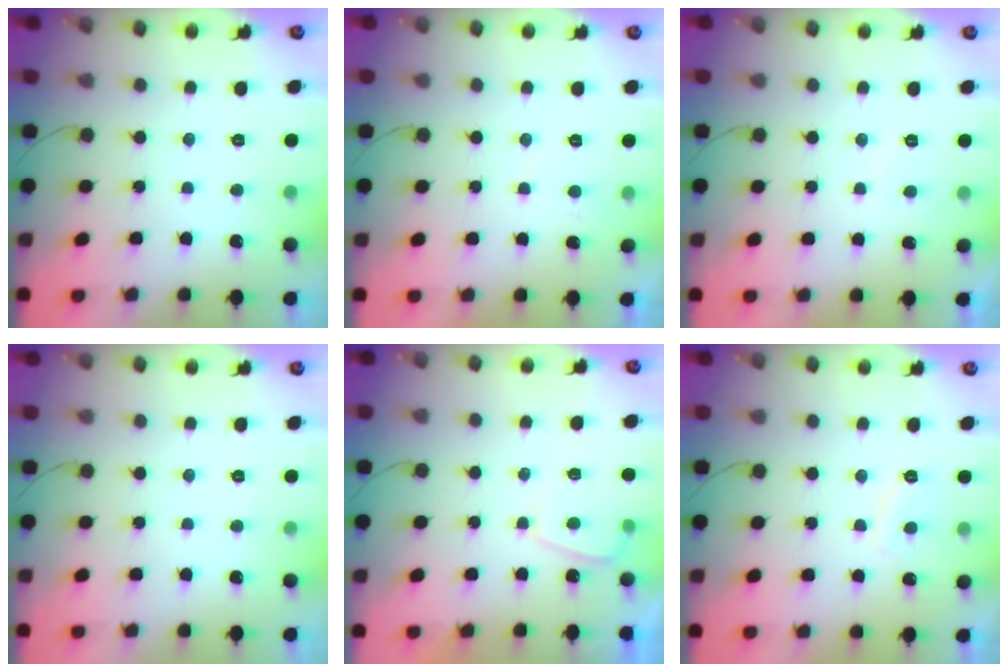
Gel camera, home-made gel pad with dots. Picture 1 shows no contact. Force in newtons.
{"total": 0.9, "press": 0.7, "slide": 0.5}
{"total": 0.9, "press": 0.7, "slide": 0.5}
{"total": 0.0}
{"total": 1.2, "press": 1.1, "slide": 0.6}
{"total": 3.3, "press": 3.2, "slide": 0.7}